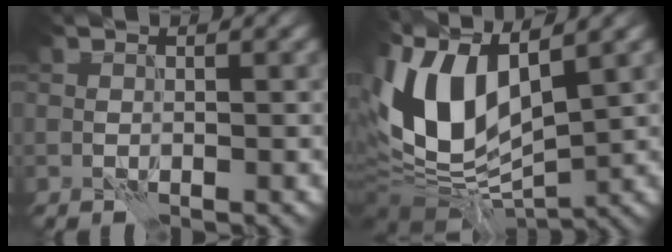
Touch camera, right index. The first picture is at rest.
{"total": 13.3, "force": [1.4, 7.1, 11.2], "torque": [-0.226, 0.007, 0.016]}